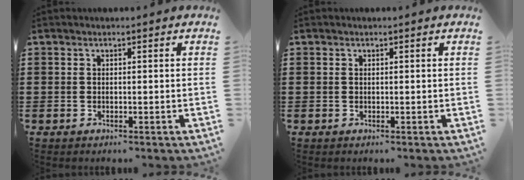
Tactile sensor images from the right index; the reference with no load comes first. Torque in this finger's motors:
{"motor_torque": [1.95, 0.18, 0.03, 0.01]}